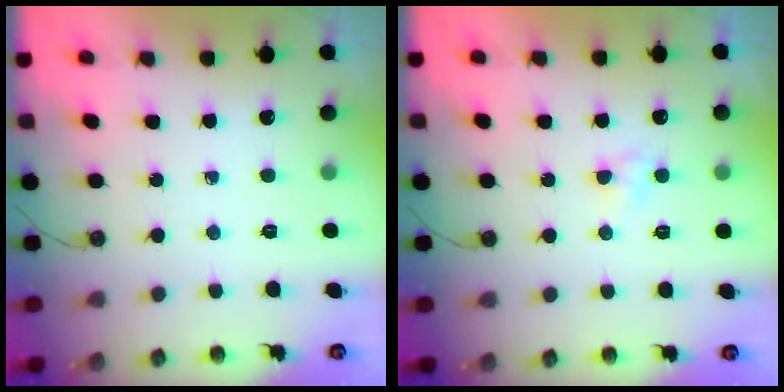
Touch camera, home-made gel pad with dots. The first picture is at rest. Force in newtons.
{"total": 3.0, "press": 2.9, "slide": 0.4}